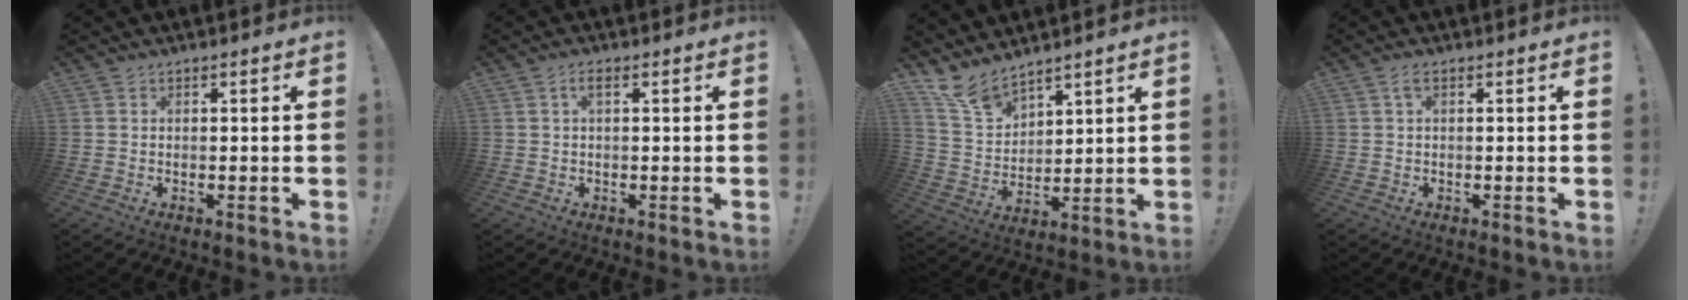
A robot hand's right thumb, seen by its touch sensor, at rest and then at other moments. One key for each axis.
{"total": 2.0, "fx": 0.4, "fy": 0.7, "fz": 1.9, "tx": -0.034, "ty": 0.004, "tz": 0.004}
{"total": 10.8, "fx": 9.4, "fy": 4.2, "fz": 3.3, "tx": -0.072, "ty": -0.070, "tz": 0.183}
{"total": 1.6, "fx": 0.4, "fy": 0.4, "fz": 1.5, "tx": -0.026, "ty": 0.001, "tz": 0.004}